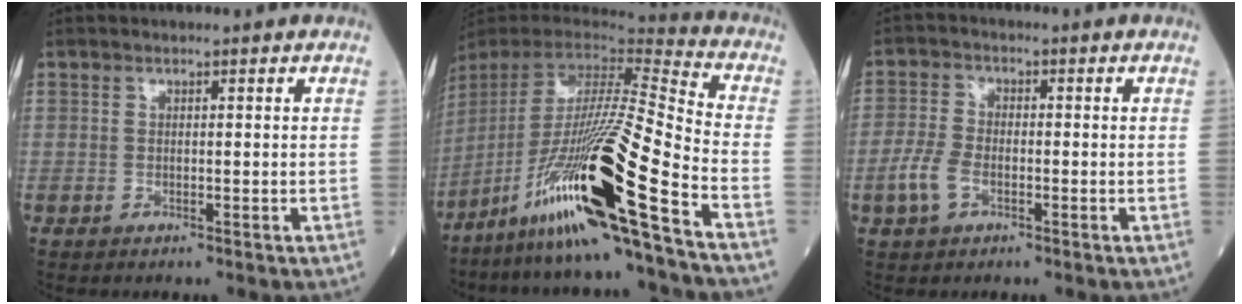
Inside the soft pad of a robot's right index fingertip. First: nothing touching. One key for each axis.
{"total": 25.4, "fx": -14.1, "fy": -0.8, "fz": 21.1, "tx": -0.409, "ty": -0.050, "tz": -0.267}
{"total": 4.7, "fx": -1.8, "fy": 2.5, "fz": 3.5, "tx": -0.089, "ty": 0.004, "tz": -0.038}